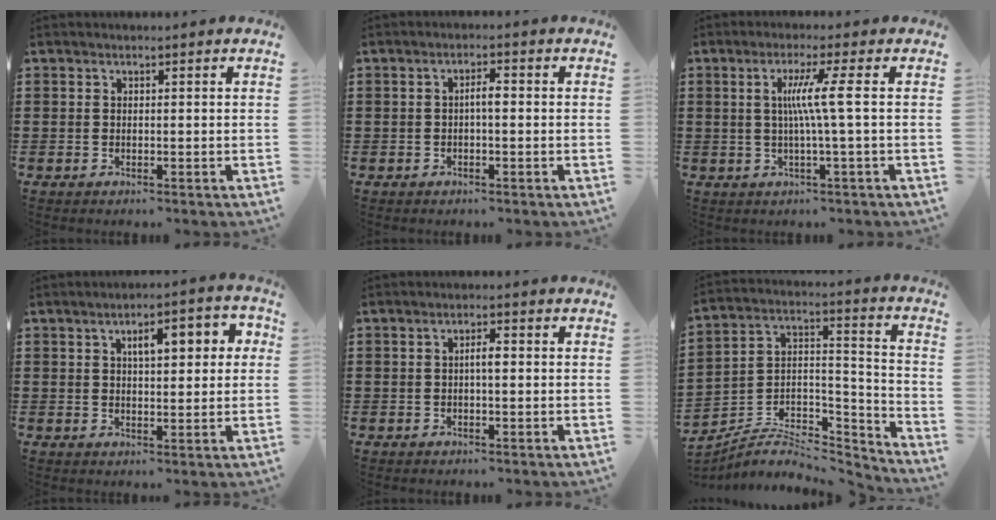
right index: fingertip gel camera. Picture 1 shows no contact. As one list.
[{"total": 2.1, "force": [-0.3, 0.6, 2.0], "torque": [-0.038, 0.004, -0.007]}, {"total": 5.9, "force": [0.4, -0.9, 5.8], "torque": [-0.111, -0.005, -0.003]}, {"total": 5.7, "force": [1.7, 2.3, 4.9], "torque": [-0.068, -0.002, 0.017]}, {"total": 2.2, "force": [-0.1, 0.6, 2.1], "torque": [-0.039, 0.002, -0.004]}, {"total": 5.8, "force": [-4.9, 2.5, 1.8], "torque": [-0.040, 0.001, -0.098]}]